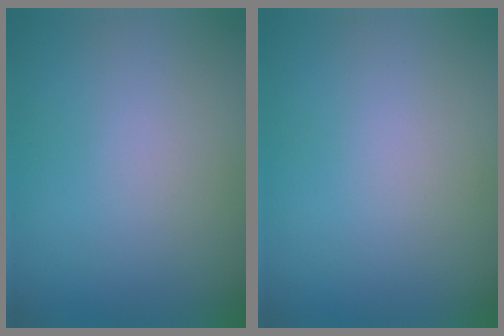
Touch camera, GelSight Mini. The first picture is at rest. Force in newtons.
{"total": 0.0}